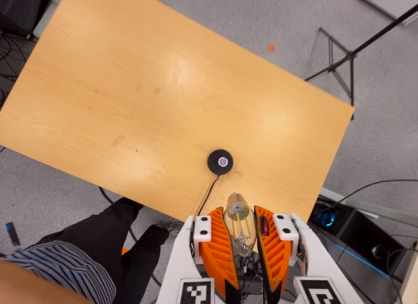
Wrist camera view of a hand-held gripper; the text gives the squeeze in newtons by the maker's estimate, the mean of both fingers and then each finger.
{"total": 20.3, "left": 25.5, "right": 15.2}